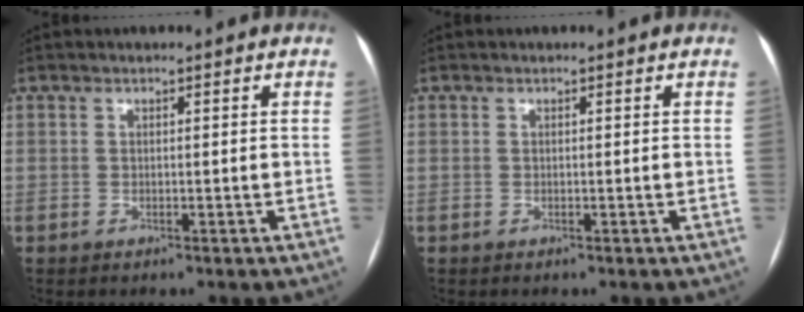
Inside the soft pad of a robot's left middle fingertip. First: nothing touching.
{"total": 0.0}